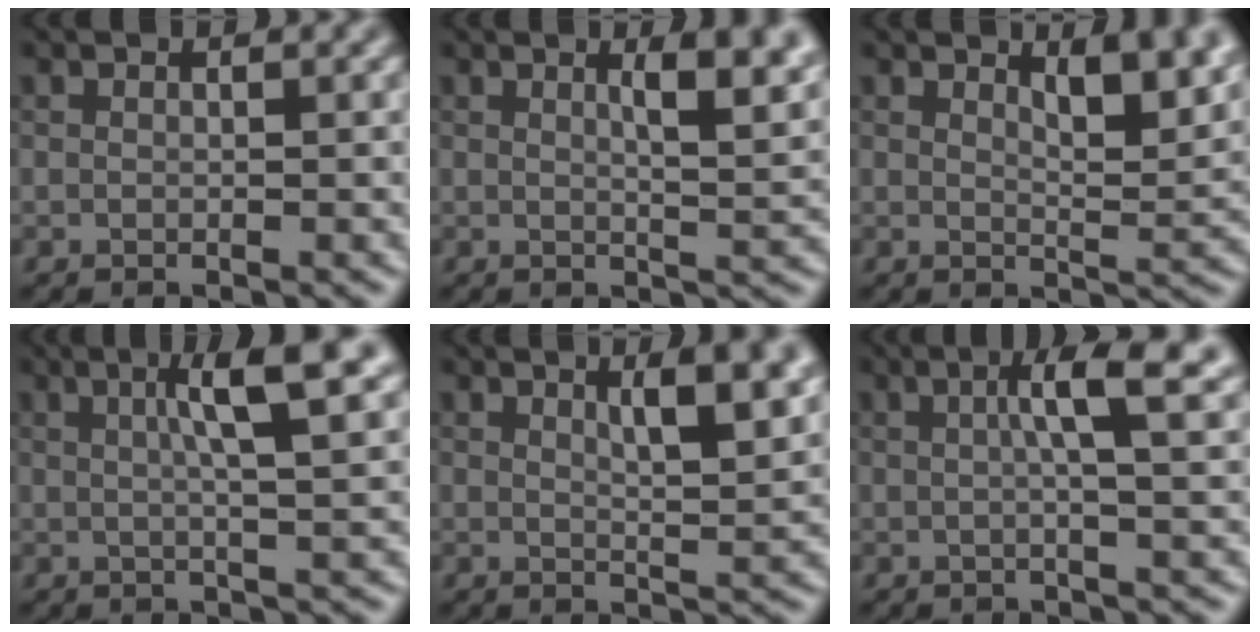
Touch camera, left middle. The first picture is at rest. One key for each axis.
{"total": 5.5, "fx": 2.0, "fy": 1.8, "fz": 4.7, "tx": -0.048, "ty": 0.007, "tz": 0.023}
{"total": 4.7, "fx": 2.7, "fy": 1.5, "fz": 3.5, "tx": -0.048, "ty": -0.004, "tz": 0.040}
{"total": 5.7, "fx": 1.8, "fy": 1.0, "fz": 5.3, "tx": -0.074, "ty": 0.013, "tz": 0.024}
{"total": 5.5, "fx": 2.3, "fy": 1.7, "fz": 4.7, "tx": -0.053, "ty": 0.006, "tz": 0.028}
{"total": 4.8, "fx": 1.1, "fy": 0.8, "fz": 4.6, "tx": -0.073, "ty": 0.008, "tz": 0.015}